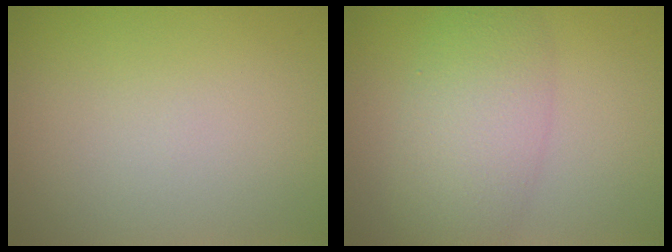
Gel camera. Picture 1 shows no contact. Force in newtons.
{"total": 5.6, "press": 5.5, "slide": 0.4}